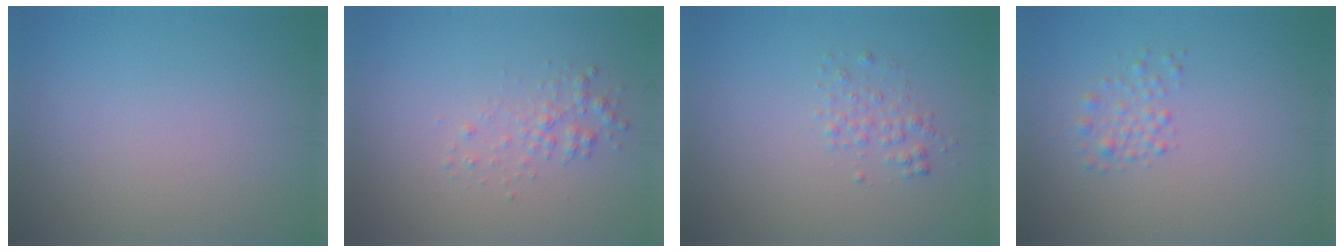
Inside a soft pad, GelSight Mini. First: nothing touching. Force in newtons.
{"total": 1.6, "press": 1.6, "slide": 0.0}
{"total": 1.4, "press": 1.4, "slide": 0.0}
{"total": 1.5, "press": 1.5, "slide": 0.1}